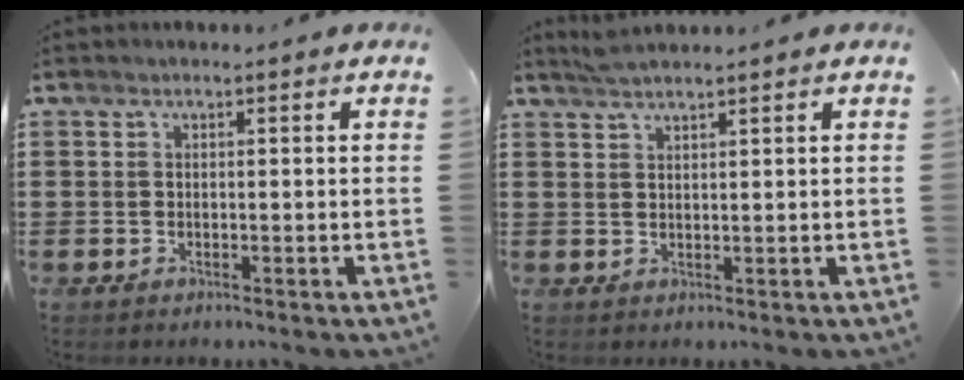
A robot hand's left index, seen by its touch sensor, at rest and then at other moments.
{"total": 1.9, "force": [1.7, -0.1, 0.7], "torque": [-0.017, 0.001, 0.033]}